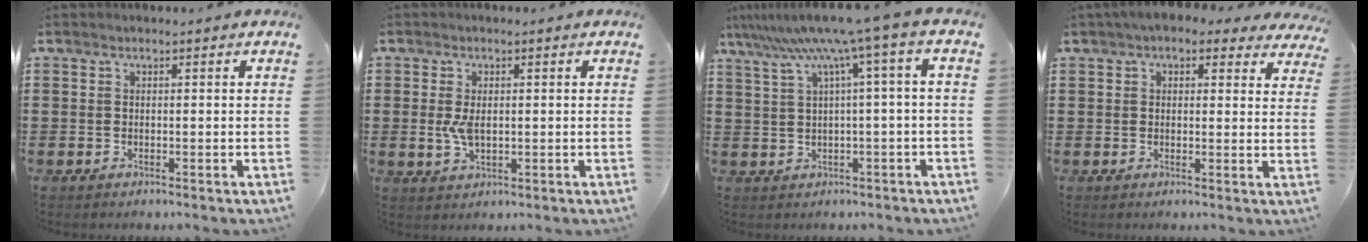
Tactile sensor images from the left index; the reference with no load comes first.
{"total": 3.6, "force": [0.1, 1.9, 3.1], "torque": [-0.078, -0.001, -0.004]}
{"total": 7.8, "force": [3.1, -1.0, 7.1], "torque": [-0.141, -0.025, 0.047]}
{"total": 3.7, "force": [2.9, 1.5, 1.8], "torque": [-0.038, -0.002, 0.050]}